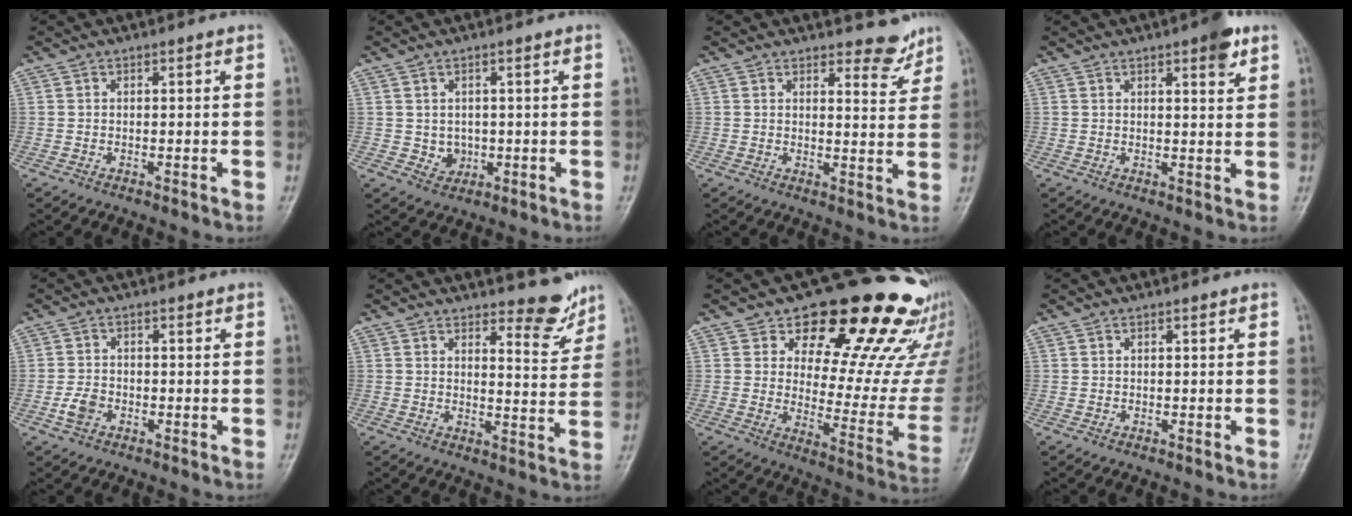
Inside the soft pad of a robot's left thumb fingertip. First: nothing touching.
{"total": 2.9, "force": [0.2, 2.6, 1.4], "torque": [-0.011, -0.003, 0.012]}
{"total": 4.7, "force": [4.2, 1.9, 1.2], "torque": [0.006, -0.040, 0.052]}
{"total": 4.8, "force": [2.9, 1.4, 3.6], "torque": [-0.039, -0.014, 0.036]}
{"total": 3.2, "force": [-1.1, 2.2, 2.0], "torque": [-0.038, 0.005, -0.022]}
{"total": 6.5, "force": [5.5, 2.1, 2.7], "torque": [-0.013, -0.052, 0.077]}
{"total": 25.5, "force": [19.5, 9.4, 13.5], "torque": [-0.124, -0.124, 0.247]}
{"total": 0.0}